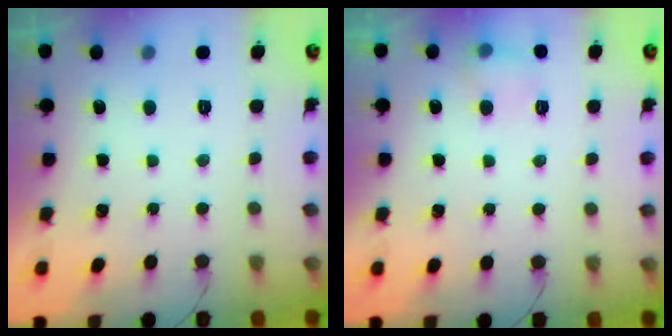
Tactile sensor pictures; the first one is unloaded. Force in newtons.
{"total": 6.0, "press": 5.9, "slide": 0.9}